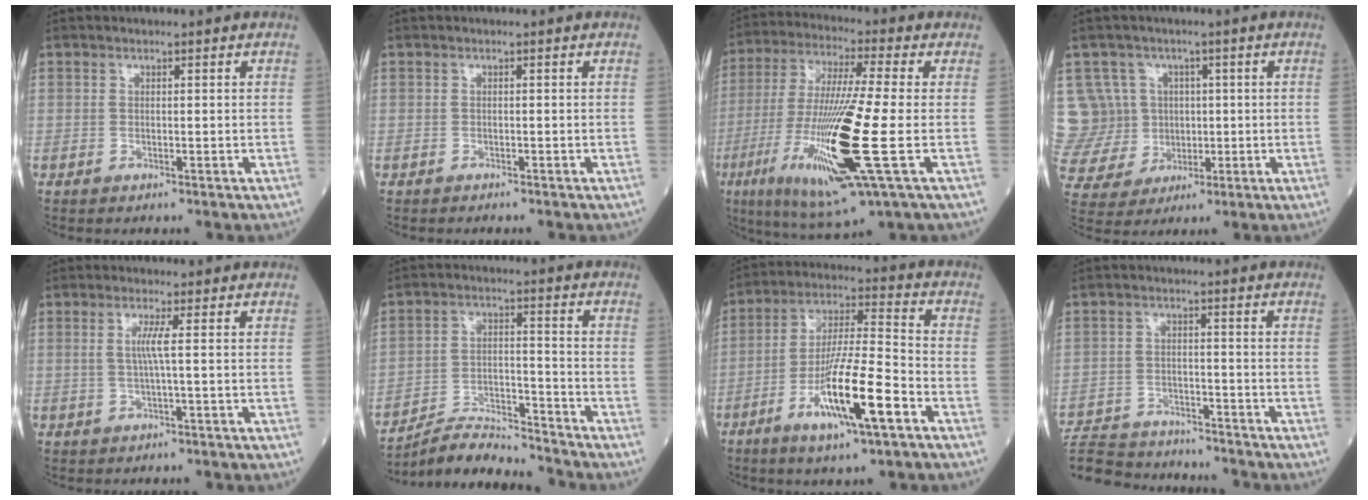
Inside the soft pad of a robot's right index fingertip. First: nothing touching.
{"total": 0.8, "force": [-0.8, 0.2, 0.3], "torque": [-0.006, -0.001, -0.012]}
{"total": 19.9, "force": [-5.4, 0.6, 19.1], "torque": [-0.404, -0.040, -0.102]}
{"total": 12.2, "force": [2.1, 11.9, 1.9], "torque": [-0.076, 0.054, 0.061]}
{"total": 2.8, "force": [0.3, -0.5, 2.8], "torque": [-0.061, 0.000, 0.004]}
{"total": 8.8, "force": [-8.8, 0.1, 0.9], "torque": [-0.018, 0.015, -0.160]}
{"total": 14.1, "force": [-6.2, 1.1, 12.6], "torque": [-0.237, -0.012, -0.111]}
{"total": 13.7, "force": [-12.9, 3.1, 3.5], "torque": [-0.069, 0.009, -0.196]}